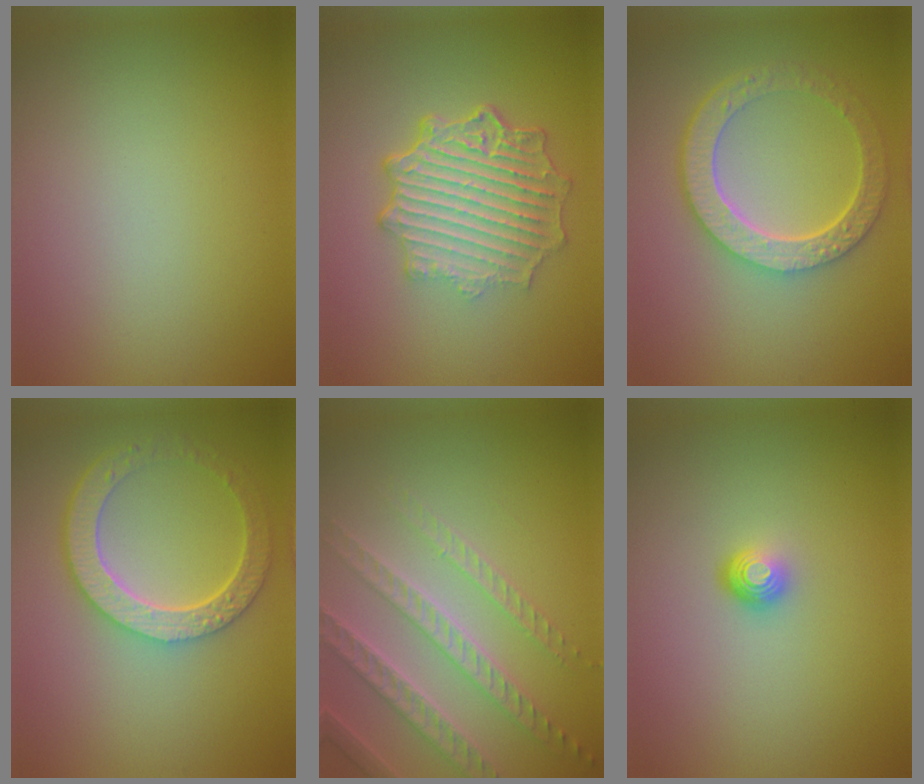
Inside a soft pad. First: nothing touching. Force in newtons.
{"total": 7.1, "press": 5.3, "slide": 4.7}
{"total": 6.0, "press": 4.5, "slide": 3.9}
{"total": 5.8, "press": 4.4, "slide": 3.7}
{"total": 4.0, "press": 3.9, "slide": 0.8}
{"total": 1.7, "press": 1.2, "slide": 1.3}